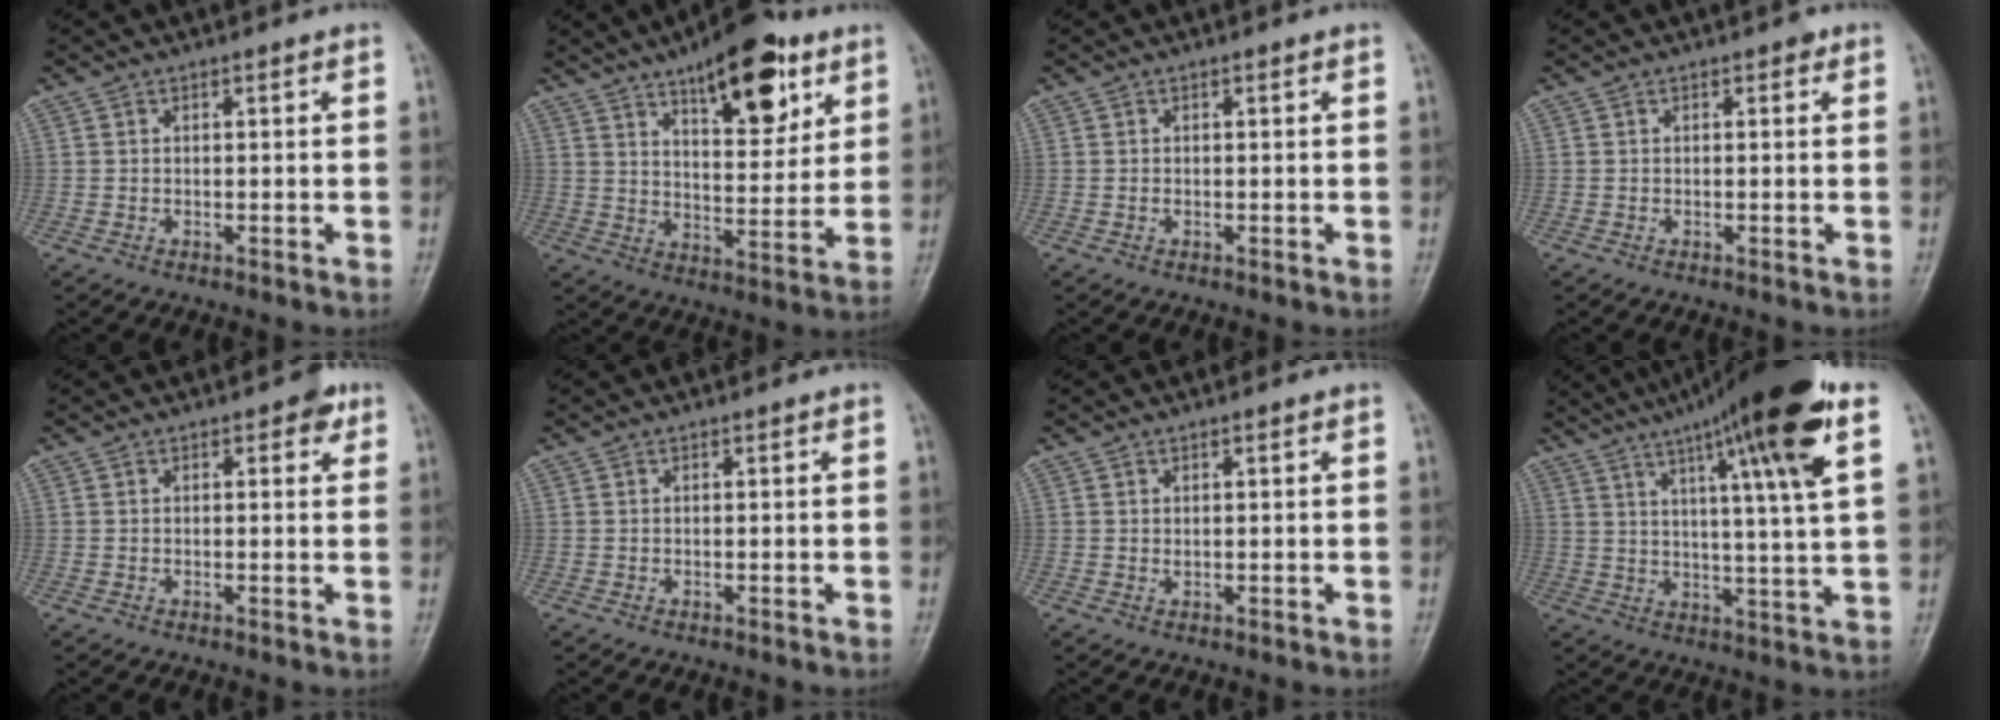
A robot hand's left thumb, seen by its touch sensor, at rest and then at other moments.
{"total": 16.7, "force": [9.3, 6.7, 12.2], "torque": [-0.136, -0.041, 0.141]}
{"total": 0.6, "force": [0.1, 0.2, 0.5], "torque": [-0.005, 0.004, 0.003]}
{"total": 0.9, "force": [0.4, 0.5, 0.6], "torque": [0.001, 0.001, 0.000]}
{"total": 2.6, "force": [1.3, 1.5, 1.8], "torque": [-0.006, -0.001, 0.010]}
{"total": 0.0}
{"total": 0.9, "force": [0.3, 0.4, 0.8], "torque": [-0.012, 0.002, 0.009]}
{"total": 20.5, "force": [10.6, 1.7, 17.5], "torque": [-0.265, -0.015, 0.155]}